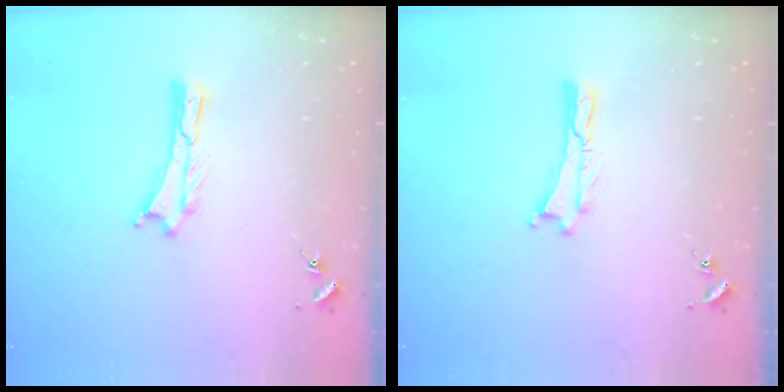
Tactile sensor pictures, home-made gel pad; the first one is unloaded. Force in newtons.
{"total": 0.0}